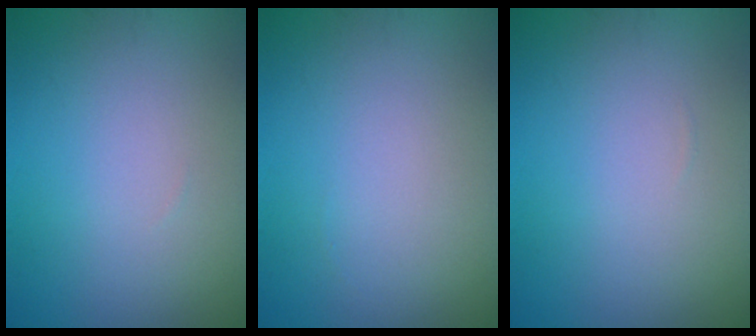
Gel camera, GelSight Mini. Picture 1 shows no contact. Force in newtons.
{"total": 0.0}
{"total": 0.0}